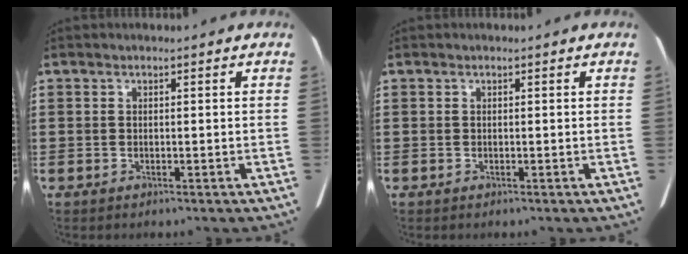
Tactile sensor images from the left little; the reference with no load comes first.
{"total": 0.0}